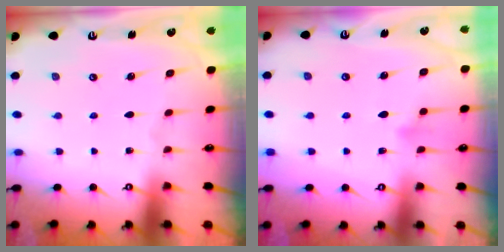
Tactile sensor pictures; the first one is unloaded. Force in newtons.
{"total": 7.8, "press": 7.7, "slide": 1.7}